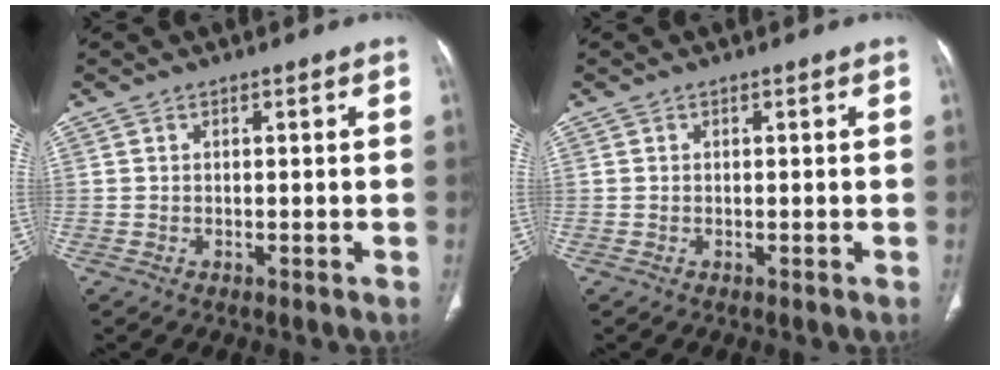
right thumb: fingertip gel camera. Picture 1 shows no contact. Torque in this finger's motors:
{"motor_torque": [0.00, 0.04, -0.05, 0.02, 0.01]}